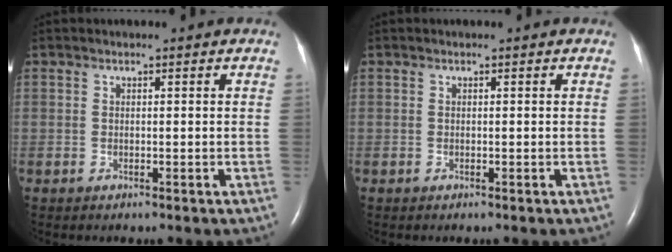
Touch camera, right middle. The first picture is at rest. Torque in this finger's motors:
{"motor_torque": [0.06, -0.03, 0.00, 0.01]}